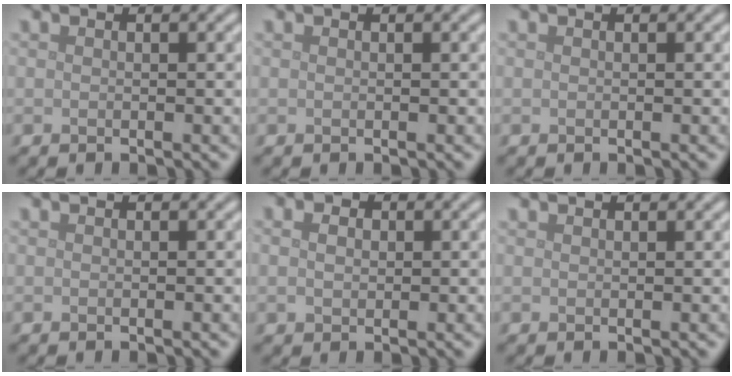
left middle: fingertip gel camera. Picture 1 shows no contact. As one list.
[{"total": 0.0}, {"total": 0.0}, {"total": 0.0}, {"total": 2.1, "force": [0.4, 1.6, 1.2], "torque": [-0.025, 0.005, 0.004]}, {"total": 0.5, "force": [0.5, 0.1, 0.0], "torque": [0.001, 0.000, 0.012]}]